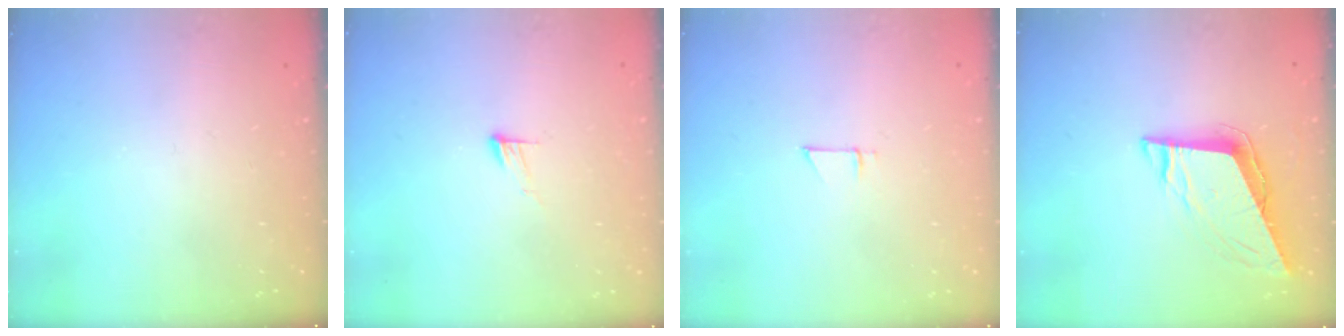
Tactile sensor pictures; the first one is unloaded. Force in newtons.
{"total": 5.2, "press": 5.2, "slide": 0.5}
{"total": 3.5, "press": 3.4, "slide": 0.4}
{"total": 9.0, "press": 8.7, "slide": 2.5}